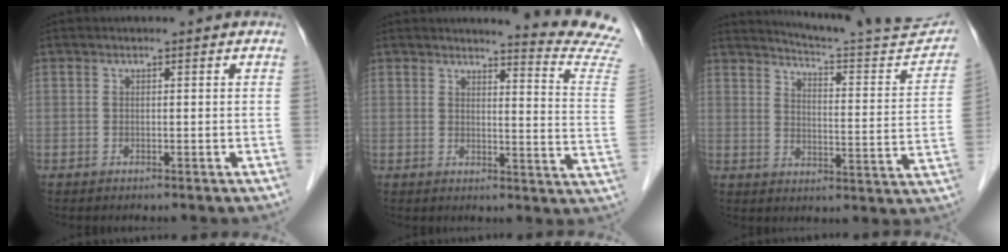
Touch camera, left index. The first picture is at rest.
{"total": 12.6, "force": [12.3, -2.0, 1.8], "torque": [-0.021, -0.124, 0.118]}
{"total": 18.9, "force": [18.1, 0.5, 5.5], "torque": [-0.079, -0.077, 0.223]}